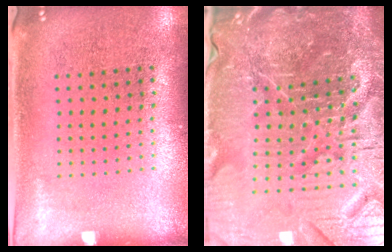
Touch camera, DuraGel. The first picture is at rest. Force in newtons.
{"total": 7.3, "press": 6.5, "slide": 3.4}